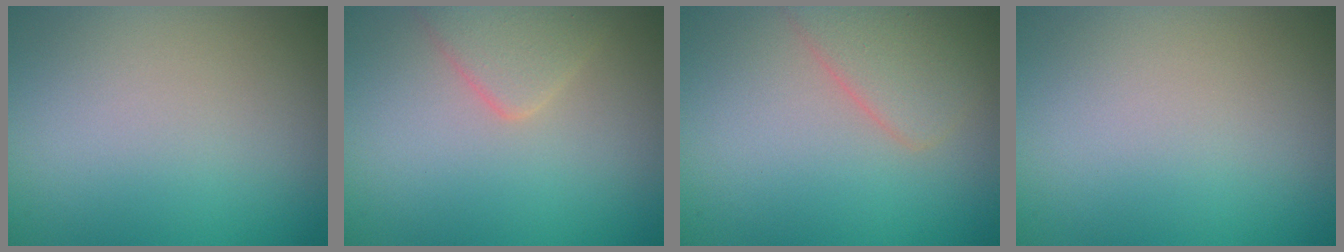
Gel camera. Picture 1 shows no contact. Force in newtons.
{"total": 2.6, "press": 2.6, "slide": 0.2}
{"total": 2.9, "press": 2.9, "slide": 0.1}
{"total": 0.0}